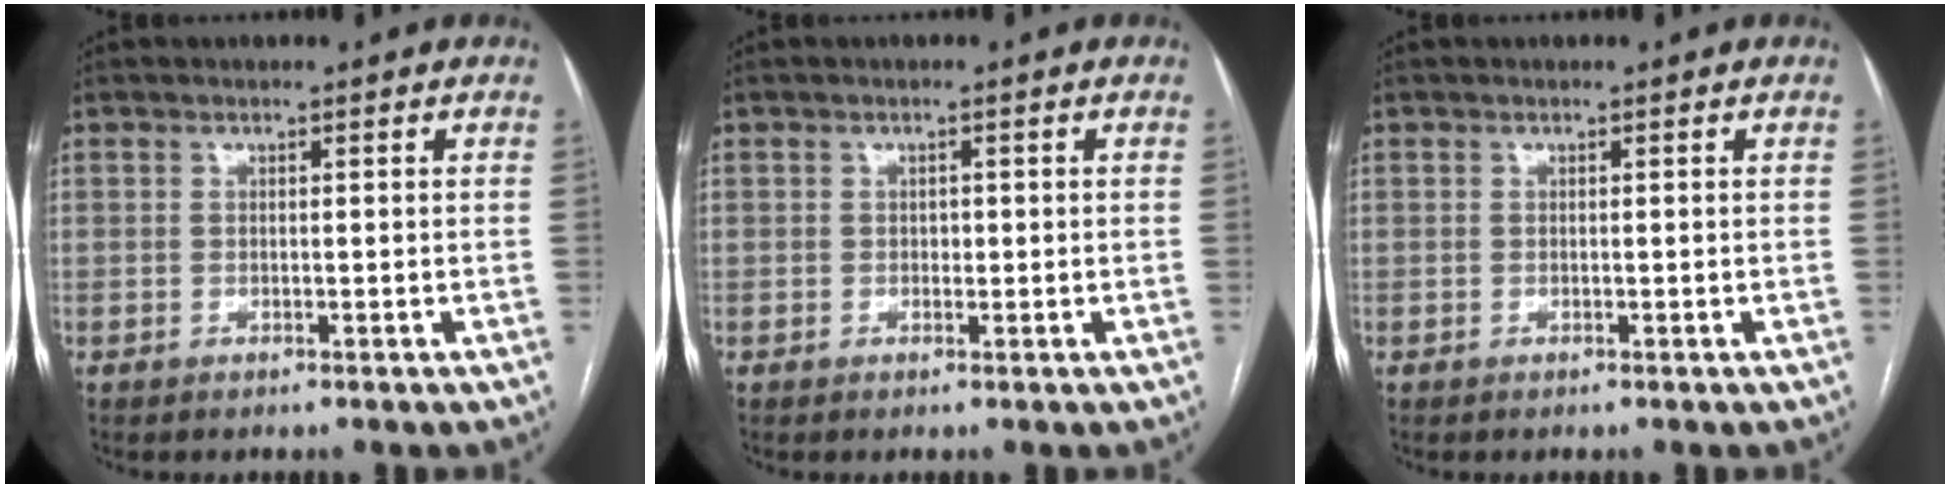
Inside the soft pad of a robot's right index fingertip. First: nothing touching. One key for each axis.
{"total": 1.0, "fx": 0.0, "fy": 0.7, "fz": 0.6, "tx": -0.008, "ty": 0.002, "tz": 0.000}
{"total": 0.0}